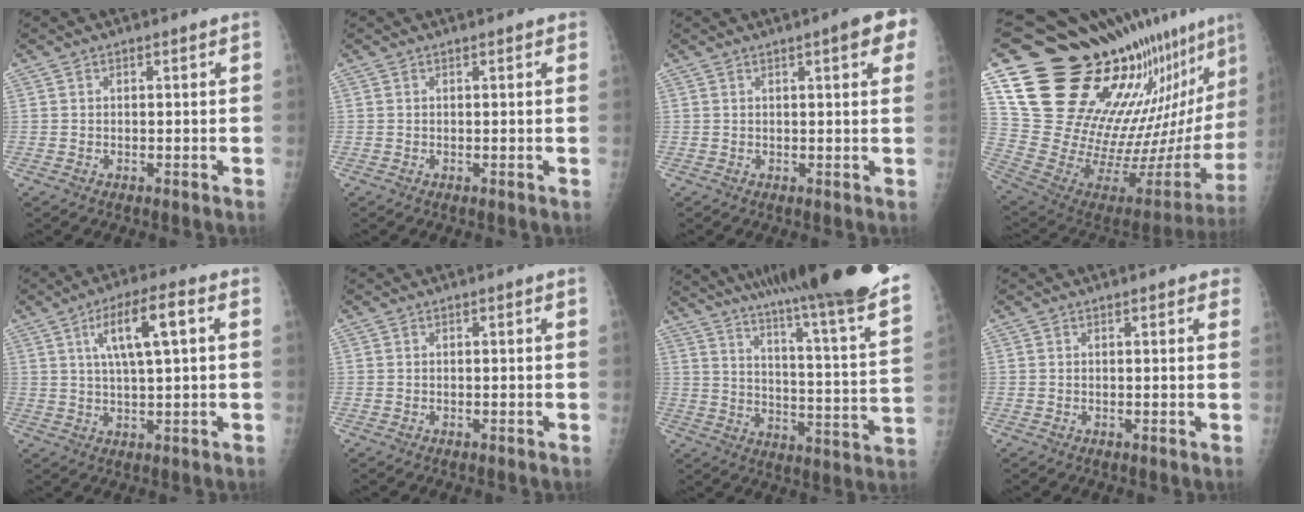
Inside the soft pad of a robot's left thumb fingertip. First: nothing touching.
{"total": 1.1, "force": [0.8, 0.3, 0.6], "torque": [-0.007, 0.000, 0.008]}
{"total": 6.1, "force": [2.9, 1.3, 5.3], "torque": [-0.051, -0.002, 0.030]}
{"total": 31.7, "force": [24.6, 9.5, 17.7], "torque": [-0.258, -0.177, 0.375]}
{"total": 10.1, "force": [3.0, 2.5, 9.3], "torque": [-0.166, 0.008, 0.052]}
{"total": 0.0}
{"total": 30.7, "force": [23.9, 2.2, 19.1], "torque": [-0.273, -0.121, 0.327]}
{"total": 2.3, "force": [1.8, 0.9, 1.1], "torque": [0.005, 0.002, 0.014]}